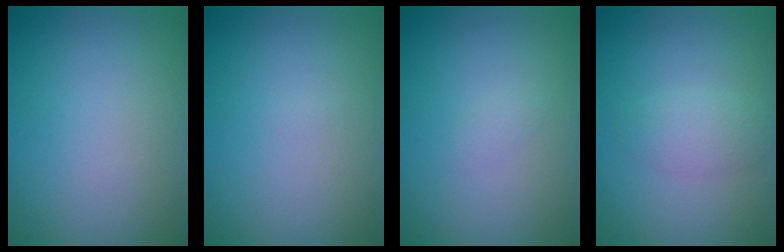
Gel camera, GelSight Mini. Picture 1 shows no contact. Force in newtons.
{"total": 0.0}
{"total": 0.6, "press": 0.6, "slide": 0.0}
{"total": 2.0, "press": 2.0, "slide": 0.1}